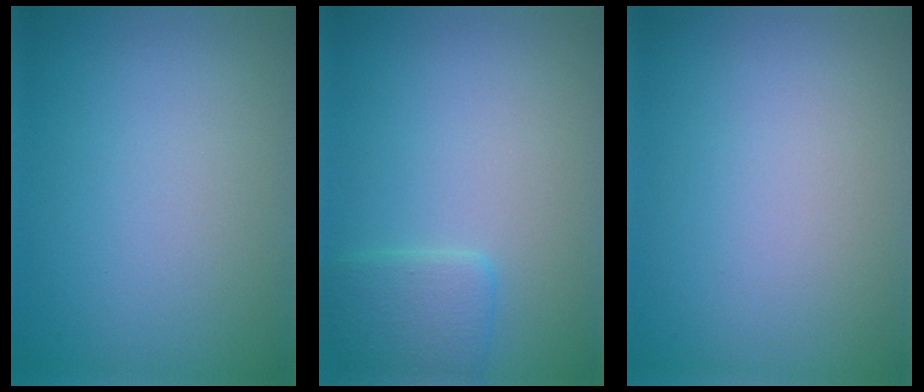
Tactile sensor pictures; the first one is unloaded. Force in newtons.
{"total": 2.3, "press": 2.3, "slide": 0.2}
{"total": 0.0}